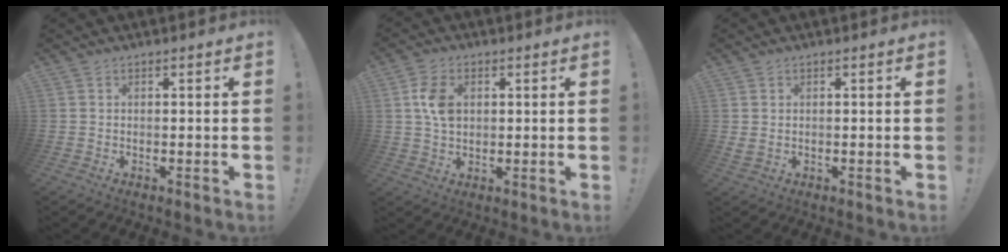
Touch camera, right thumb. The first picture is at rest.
{"total": 7.6, "force": [1.6, 5.3, 5.2], "torque": [-0.096, 0.001, 0.028]}
{"total": 1.4, "force": [0.8, 0.6, 1.0], "torque": [-0.019, 0.002, 0.014]}